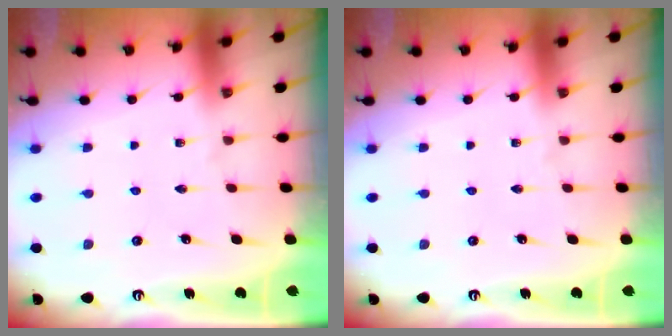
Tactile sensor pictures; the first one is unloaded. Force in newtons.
{"total": 0.0}